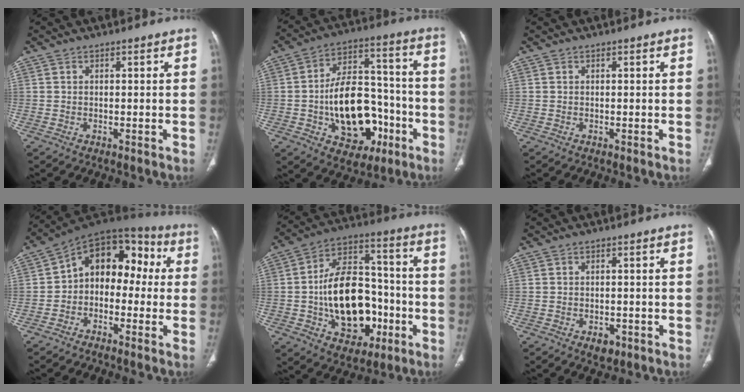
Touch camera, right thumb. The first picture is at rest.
{"total": 20.0, "force": [-5.7, 12.8, 14.3], "torque": [-0.185, 0.052, -0.075]}
{"total": 0.0}
{"total": 14.1, "force": [0.2, 9.8, 10.1], "torque": [-0.097, 0.056, -0.017]}
{"total": 21.4, "force": [-4.4, 14.2, 15.4], "torque": [-0.212, 0.043, -0.058]}
{"total": 2.6, "force": [-1.3, 1.7, 1.5], "torque": [-0.015, 0.002, -0.011]}